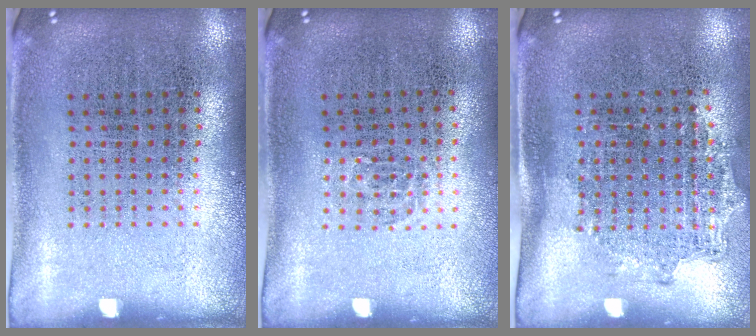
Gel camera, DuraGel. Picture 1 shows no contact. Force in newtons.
{"total": 0.5, "press": 0.4, "slide": 0.3}
{"total": 1.4, "press": 1.1, "slide": 0.9}